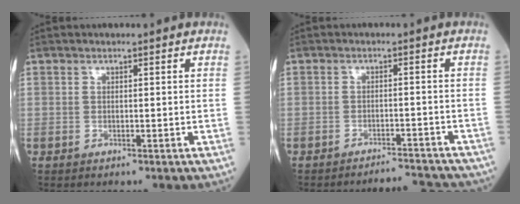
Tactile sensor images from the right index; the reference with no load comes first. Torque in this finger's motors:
{"motor_torque": [0.47, -0.75, 0.03, 0.02]}